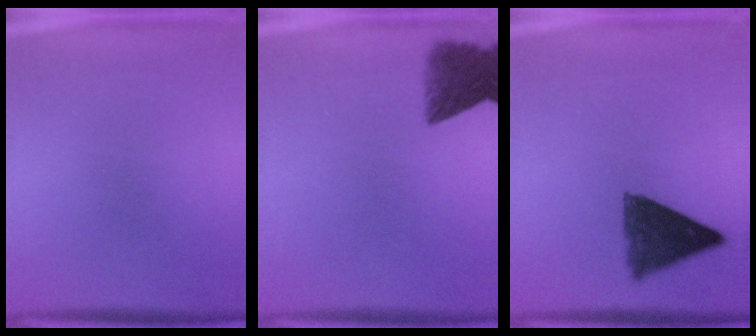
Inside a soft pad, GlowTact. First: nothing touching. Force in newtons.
{"total": 7.0}
{"total": 9.6}